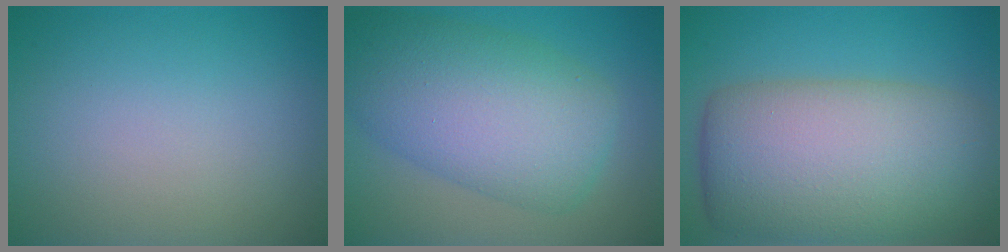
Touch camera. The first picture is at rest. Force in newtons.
{"total": 9.8, "press": 9.8, "slide": 0.2}
{"total": 12.3, "press": 12.3, "slide": 0.8}